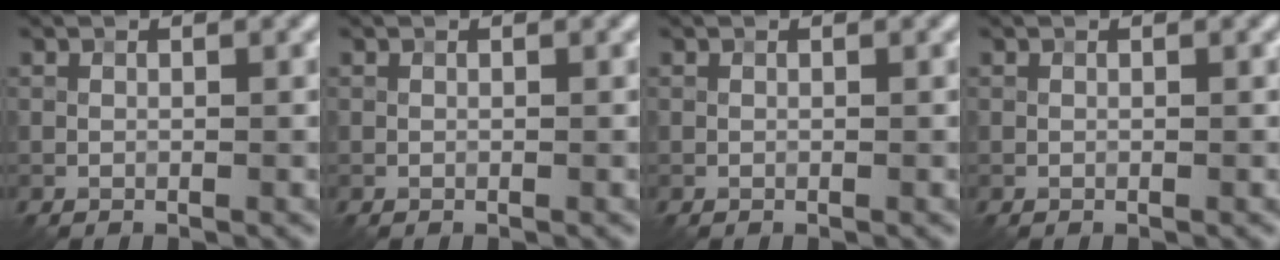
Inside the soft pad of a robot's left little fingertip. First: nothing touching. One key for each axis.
{"total": 0.0}
{"total": 0.0}
{"total": 0.0}